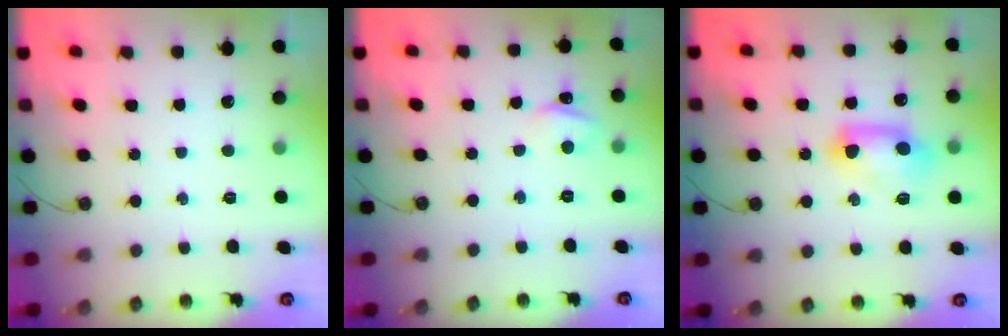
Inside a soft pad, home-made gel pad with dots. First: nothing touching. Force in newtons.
{"total": 3.6, "press": 3.5, "slide": 0.4}
{"total": 12.7, "press": 11.0, "slide": 6.4}